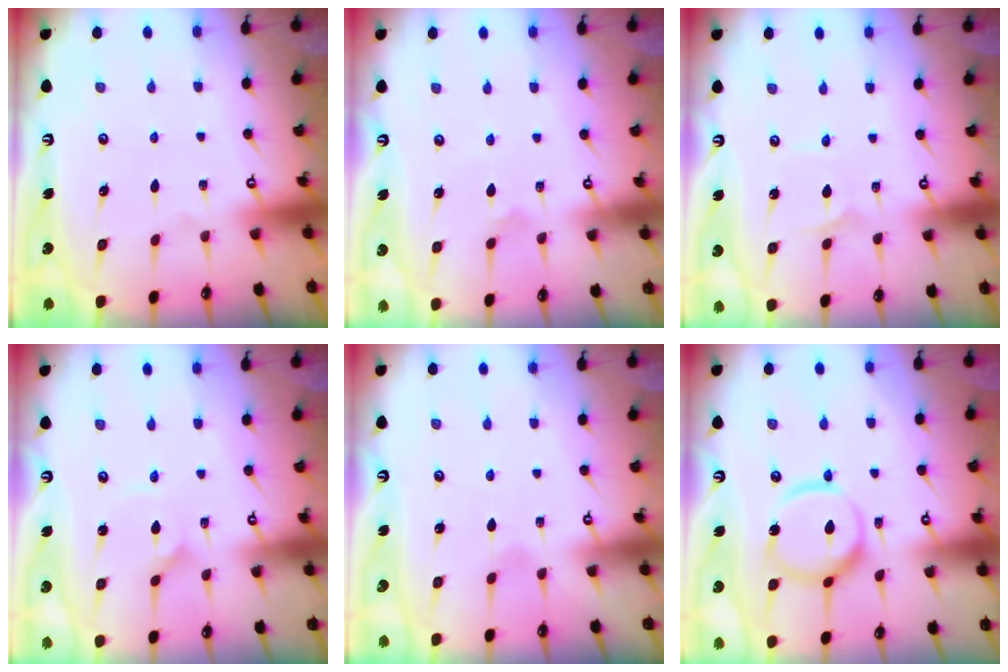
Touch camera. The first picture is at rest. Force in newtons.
{"total": 2.9, "press": 2.9, "slide": 0.1}
{"total": 1.7, "press": 1.7, "slide": 0.1}
{"total": 1.2, "press": 1.2, "slide": 0.1}
{"total": 1.0, "press": 1.0, "slide": 0.2}
{"total": 14.2, "press": 14.1, "slide": 1.8}